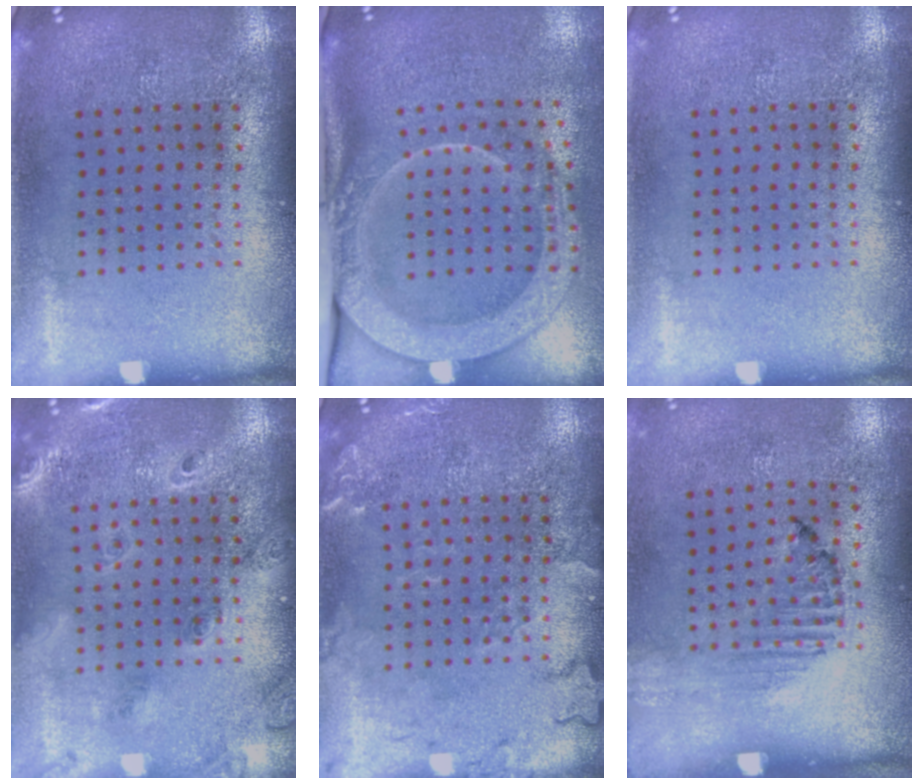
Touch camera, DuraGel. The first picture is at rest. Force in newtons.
{"total": 2.8, "press": 2.1, "slide": 1.9}
{"total": 0.0}
{"total": 1.8, "press": 1.7, "slide": 0.7}
{"total": 2.5, "press": 2.5, "slide": 0.4}
{"total": 1.3, "press": 1.1, "slide": 0.7}